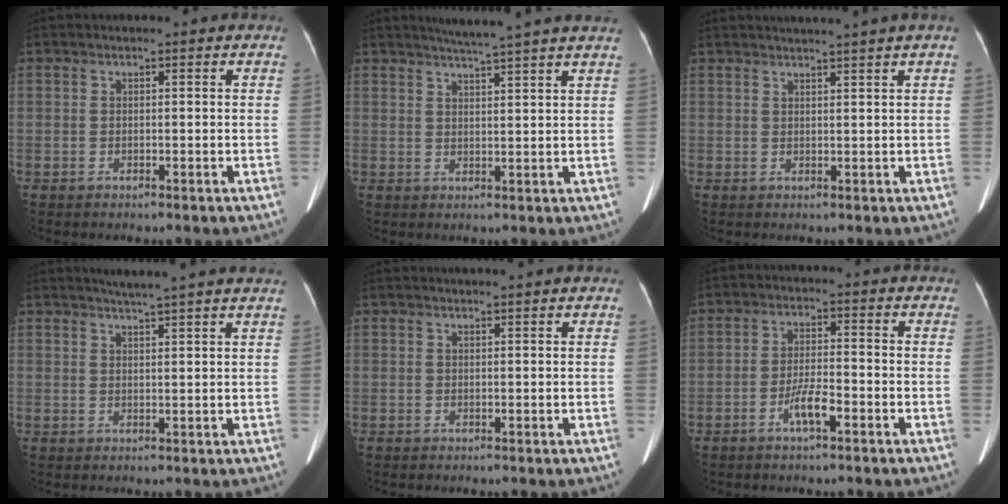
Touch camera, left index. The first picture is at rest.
{"total": 8.5, "force": [7.3, -1.4, 4.1], "torque": [-0.060, 0.012, 0.089]}
{"total": 5.1, "force": [4.3, -1.6, 2.1], "torque": [-0.023, 0.014, 0.054]}
{"total": 6.2, "force": [5.4, -1.2, 2.9], "torque": [-0.042, 0.011, 0.067]}
{"total": 1.9, "force": [1.6, -0.6, 0.7], "torque": [-0.010, 0.007, 0.026]}
{"total": 4.1, "force": [-2.3, 0.6, 3.4], "torque": [-0.067, 0.000, -0.045]}